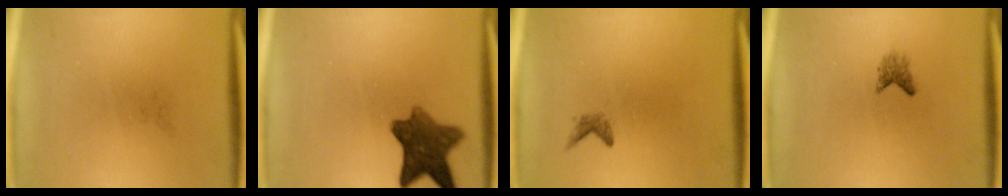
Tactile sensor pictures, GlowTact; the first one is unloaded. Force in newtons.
{"total": 8.5}
{"total": 0.9}
{"total": 1.4}